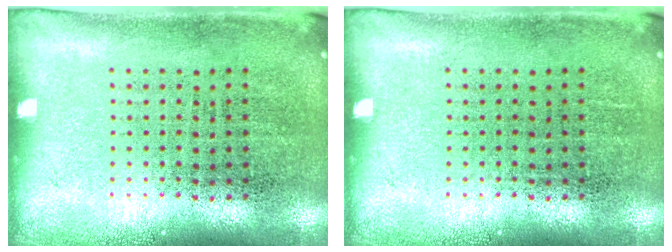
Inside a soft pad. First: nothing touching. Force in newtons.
{"total": 0.0}